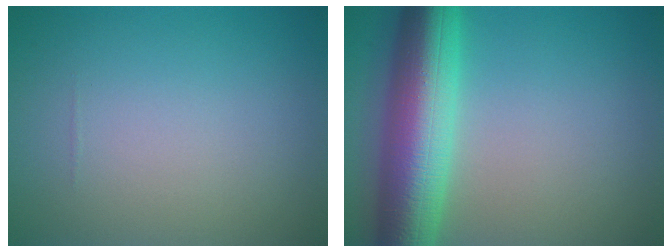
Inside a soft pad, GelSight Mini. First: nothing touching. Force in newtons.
{"total": 9.9, "press": 9.9, "slide": 0.3}